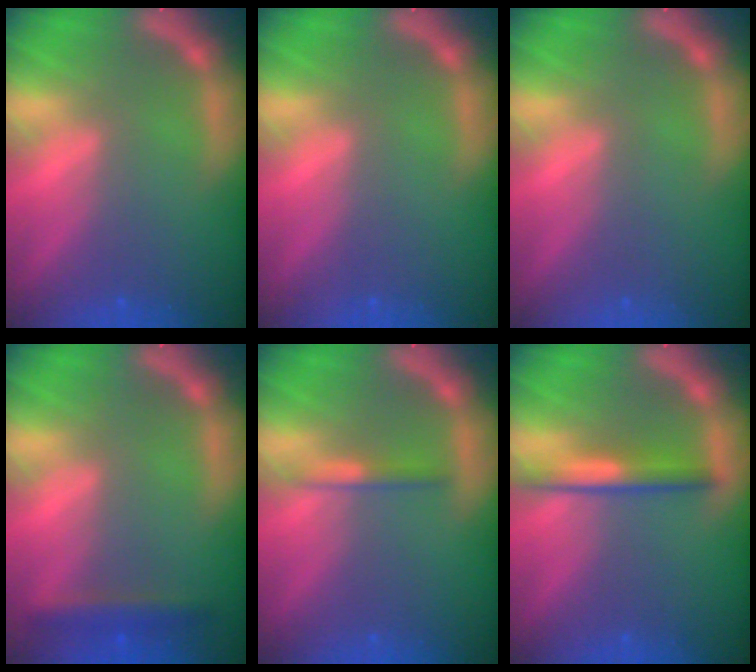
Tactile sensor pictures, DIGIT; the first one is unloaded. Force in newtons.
{"total": 0.0}
{"total": 0.0}
{"total": 2.4}
{"total": 1.4}
{"total": 3.0}